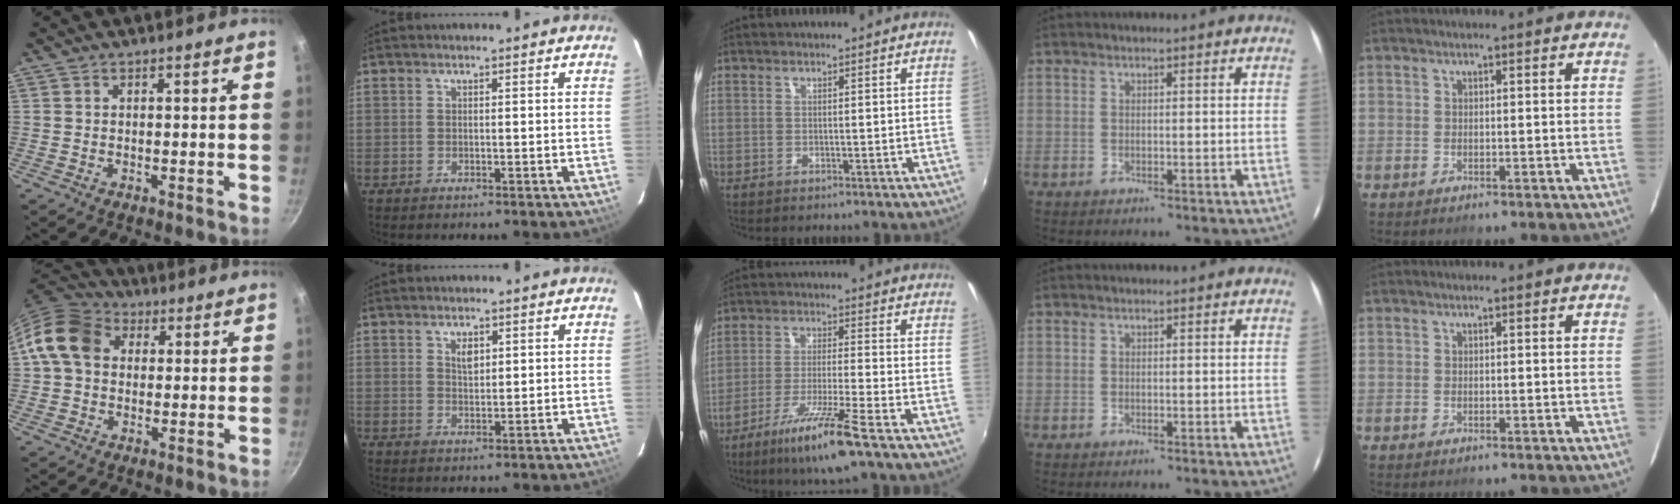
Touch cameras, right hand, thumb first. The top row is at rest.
{"thumb": {"total": 11.2, "force": [2.1, 8.9, 6.5], "torque": [-0.095, 0.022, 0.019]}, "index": {"total": 2.6, "force": [1.1, 1.6, 1.7], "torque": [-0.026, 0.002, 0.020]}, "middle": {"total": 10.8, "force": [-6.8, 0.1, 8.4], "torque": [-0.175, -0.019, -0.124]}}